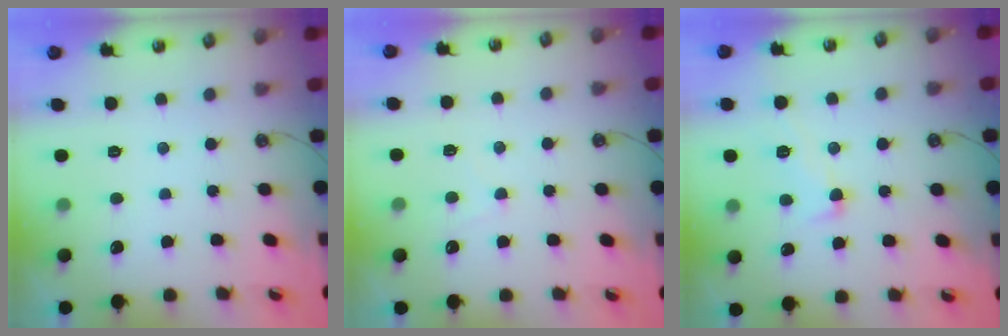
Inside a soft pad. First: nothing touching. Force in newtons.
{"total": 3.4, "press": 3.3, "slide": 0.5}
{"total": 1.4, "press": 1.0, "slide": 1.0}